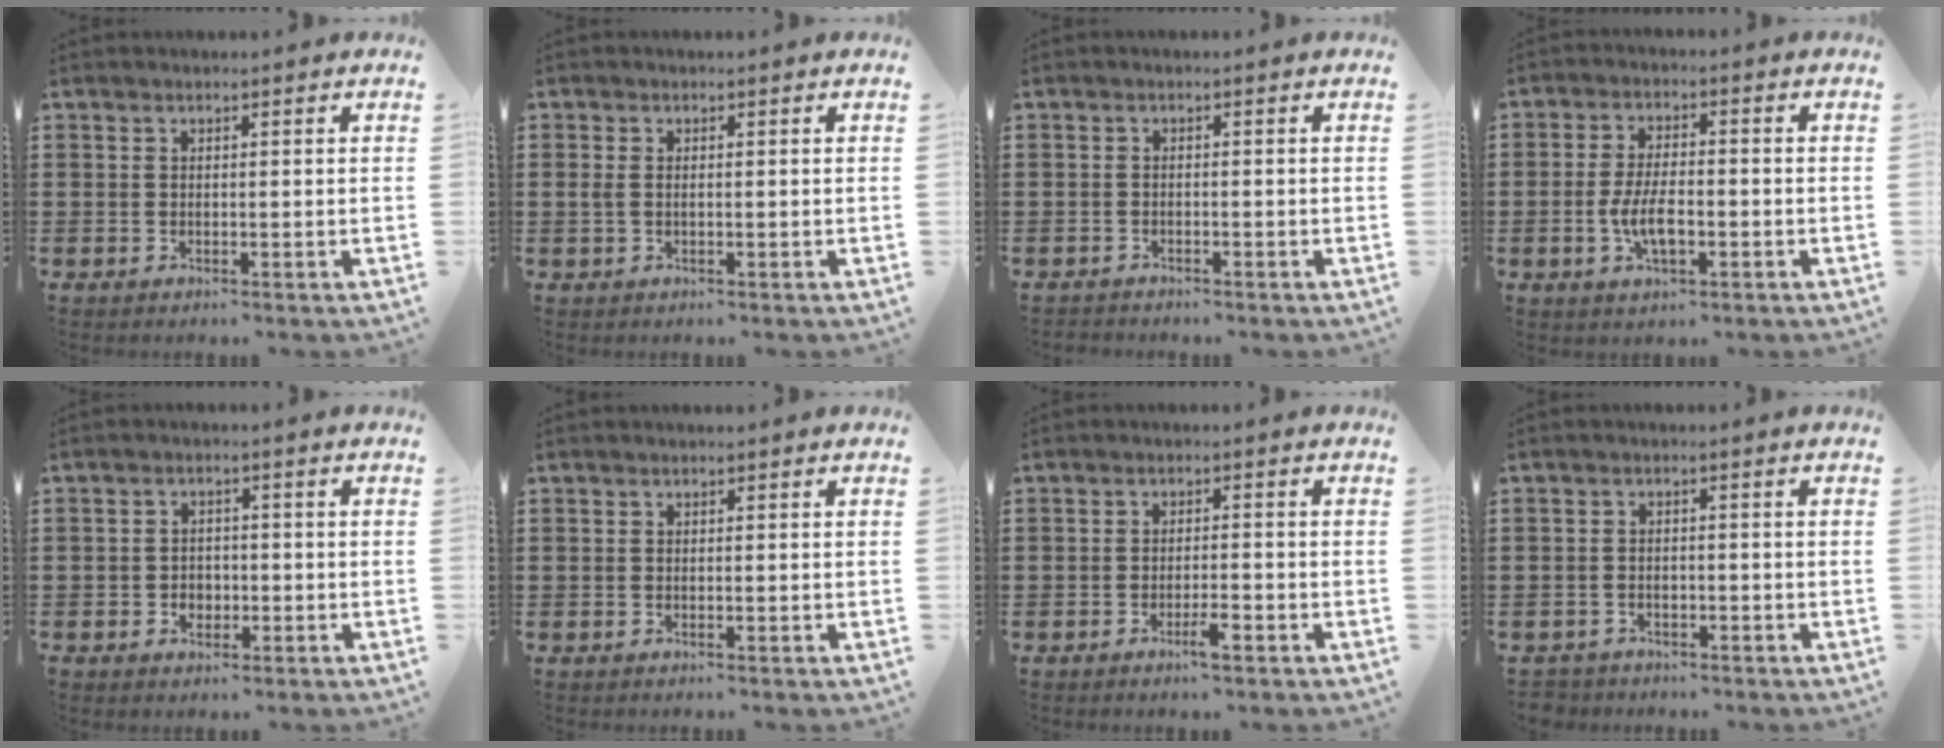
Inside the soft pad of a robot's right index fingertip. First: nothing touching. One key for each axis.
{"total": 1.4, "fx": 0.1, "fy": 0.9, "fz": 1.1, "tx": -0.030, "ty": 0.004, "tz": -0.002}
{"total": 0.9, "fx": -0.9, "fy": 0.2, "fz": -0.2, "tx": 0.001, "ty": 0.005, "tz": -0.020}
{"total": 5.8, "fx": -1.4, "fy": 2.6, "fz": 5.0, "tx": -0.113, "ty": -0.002, "tz": -0.031}
{"total": 2.3, "fx": -0.9, "fy": 2.0, "fz": 0.6, "tx": -0.018, "ty": 0.005, "tz": -0.021}
{"total": 0.0}
{"total": 3.0, "fx": -1.8, "fy": 0.6, "fz": 2.3, "tx": -0.038, "ty": 0.003, "tz": -0.032}
{"total": 1.6, "fx": -1.4, "fy": 0.7, "fz": -0.2, "tx": -0.003, "ty": 0.003, "tz": -0.033}